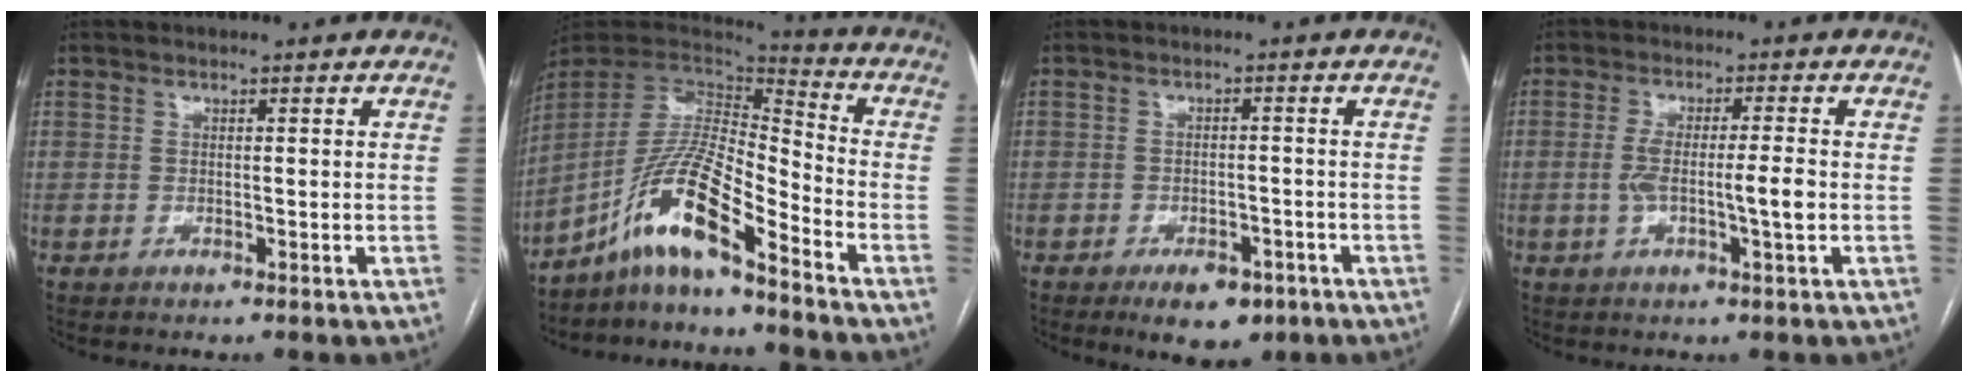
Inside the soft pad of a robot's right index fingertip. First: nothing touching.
{"total": 12.5, "force": [-8.7, 1.4, 8.9], "torque": [-0.177, 0.012, -0.161]}
{"total": 6.1, "force": [-3.9, 3.0, 3.7], "torque": [-0.049, 0.001, -0.051]}
{"total": 5.9, "force": [-0.9, 0.2, 5.8], "torque": [-0.112, 0.001, -0.014]}